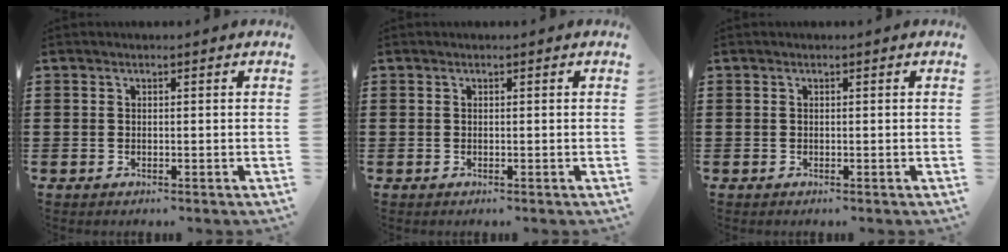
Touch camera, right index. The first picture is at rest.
{"total": 0.0}
{"total": 0.0}